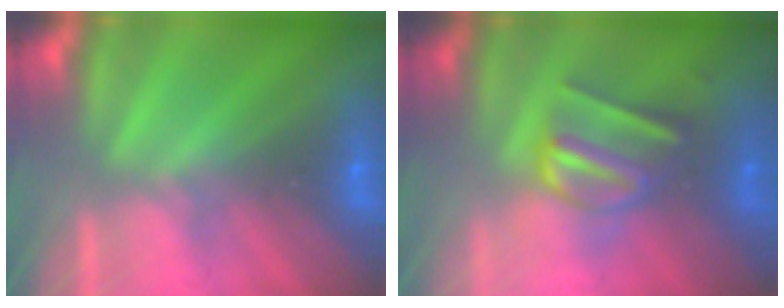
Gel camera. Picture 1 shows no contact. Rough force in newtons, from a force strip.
{"total": 3.0}